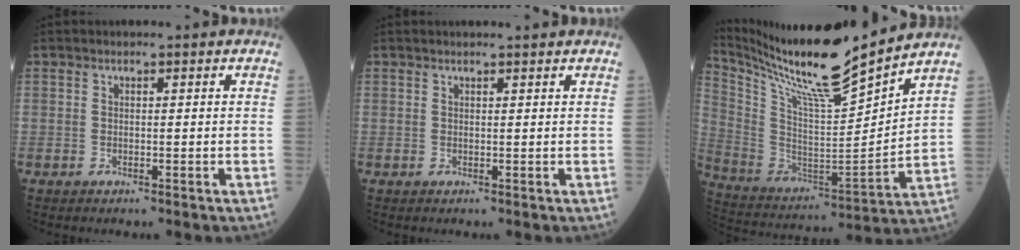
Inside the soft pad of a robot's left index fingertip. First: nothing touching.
{"total": 3.3, "force": [3.1, -0.1, 1.2], "torque": [-0.013, 0.016, 0.038]}
{"total": 20.1, "force": [17.8, -0.7, 9.4], "torque": [-0.190, -0.033, 0.317]}